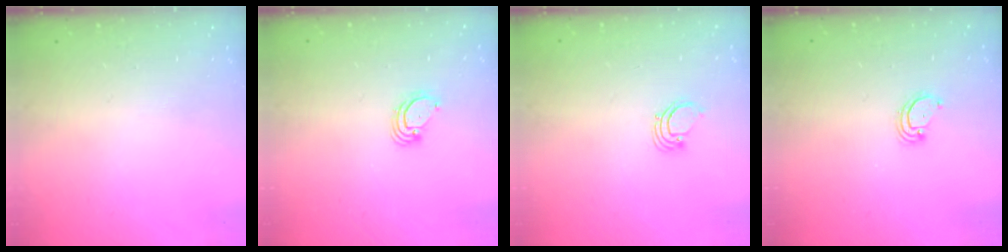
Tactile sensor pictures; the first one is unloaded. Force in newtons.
{"total": 3.9, "press": 3.9, "slide": 0.2}
{"total": 2.2, "press": 2.2, "slide": 0.2}
{"total": 2.6, "press": 2.6, "slide": 0.1}